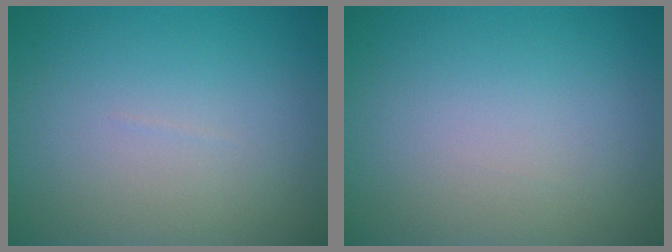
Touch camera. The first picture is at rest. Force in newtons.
{"total": 0.0}